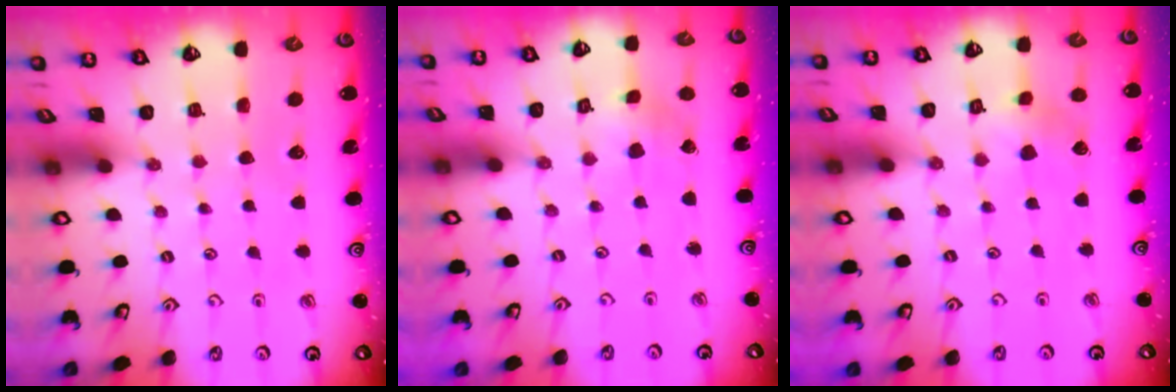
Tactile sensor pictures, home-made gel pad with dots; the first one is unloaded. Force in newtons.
{"total": 2.0, "press": 2.0, "slide": 0.1}
{"total": 4.6, "press": 4.6, "slide": 0.5}